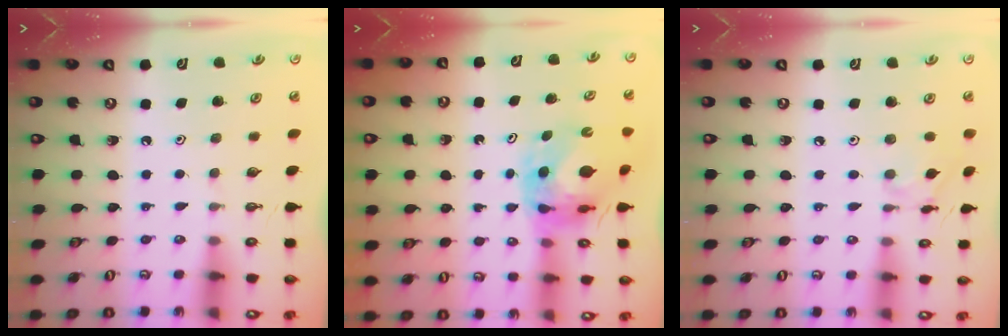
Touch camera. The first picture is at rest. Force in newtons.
{"total": 9.0, "press": 9.0, "slide": 1.0}
{"total": 6.0, "press": 5.9, "slide": 0.6}